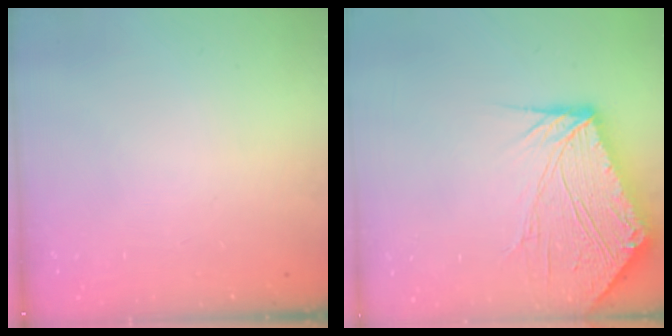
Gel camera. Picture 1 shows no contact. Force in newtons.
{"total": 16.8, "press": 16.7, "slide": 2.1}